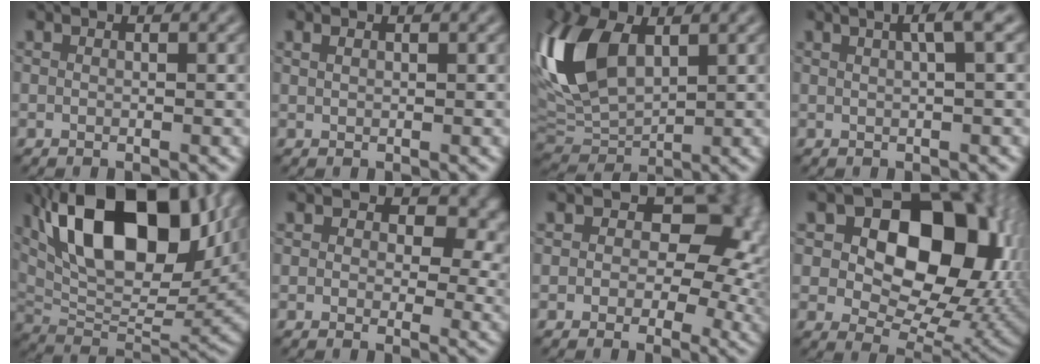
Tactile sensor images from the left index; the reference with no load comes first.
{"total": 0.7, "force": [0.5, 0.4, 0.4], "torque": [-0.012, 0.001, 0.011]}
{"total": 9.7, "force": [2.2, 5.7, 7.6], "torque": [-0.182, 0.014, 0.033]}
{"total": 2.5, "force": [1.0, 0.4, 2.2], "torque": [-0.027, 0.010, 0.015]}
{"total": 15.3, "force": [6.6, 7.3, 11.7], "torque": [-0.190, 0.014, 0.107]}
{"total": 6.6, "force": [1.7, 4.3, 4.7], "torque": [-0.057, -0.004, 0.022]}
{"total": 9.3, "force": [1.8, 6.5, 6.5], "torque": [-0.046, -0.004, 0.017]}
{"total": 15.2, "force": [4.2, 10.0, 10.7], "torque": [-0.133, 0.004, 0.068]}